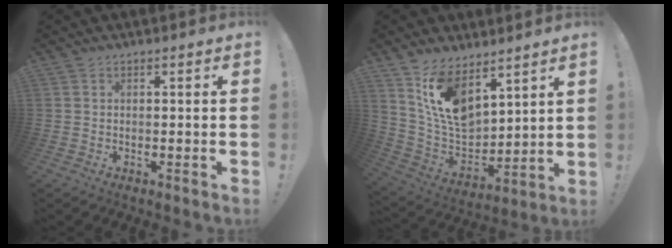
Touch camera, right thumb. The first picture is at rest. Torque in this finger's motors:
{"motor_torque": [2.16, 2.85, 0.33, -0.12, 0.31]}